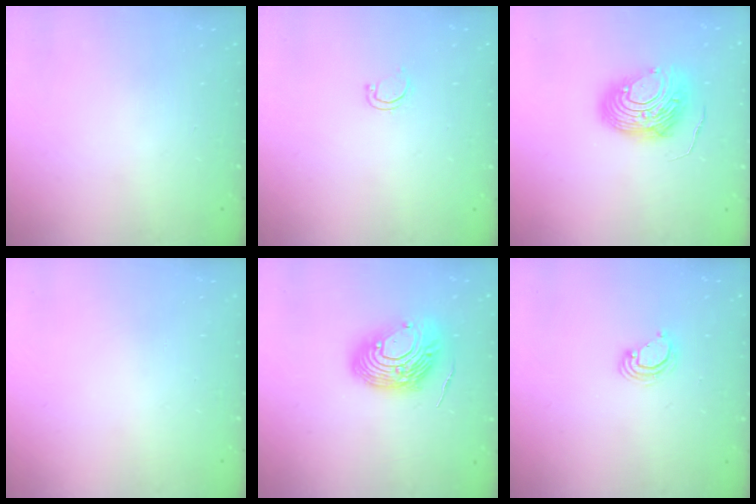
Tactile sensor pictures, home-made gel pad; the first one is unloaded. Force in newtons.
{"total": 4.6, "press": 4.4, "slide": 1.2}
{"total": 11.2, "press": 11.2, "slide": 1.1}
{"total": 0.0}
{"total": 14.9, "press": 14.8, "slide": 1.6}
{"total": 4.1, "press": 4.1, "slide": 0.2}